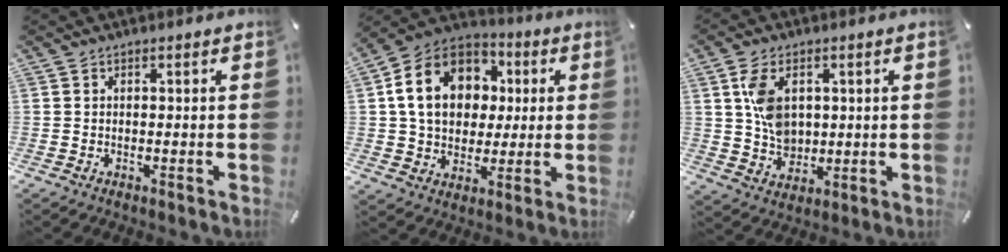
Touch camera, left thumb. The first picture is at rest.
{"total": 16.2, "force": [2.5, 13.3, 8.9], "torque": [-0.166, 0.009, 0.048]}
{"total": 8.9, "force": [1.9, 6.8, 5.5], "torque": [-0.104, 0.003, 0.036]}